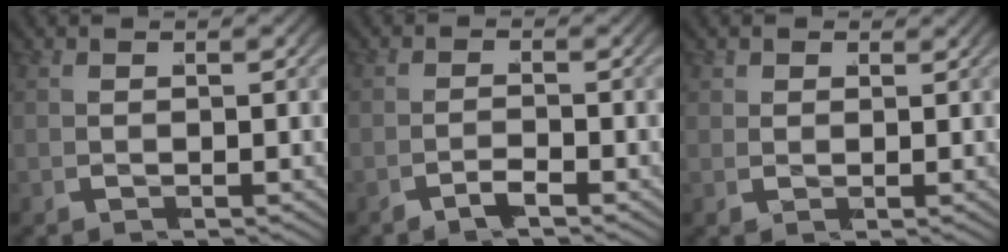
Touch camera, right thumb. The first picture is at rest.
{"total": 1.7, "force": [-1.7, -0.1, -0.3], "torque": [0.009, -0.002, -0.039]}
{"total": 1.2, "force": [1.1, 0.6, 0.0], "torque": [0.001, -0.004, 0.019]}